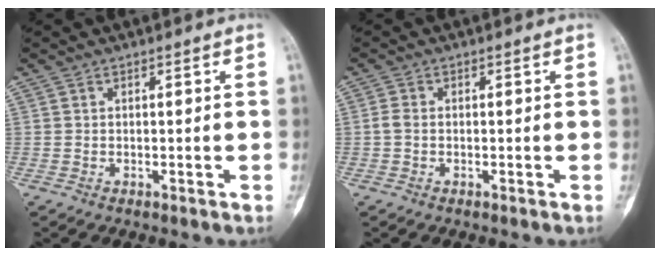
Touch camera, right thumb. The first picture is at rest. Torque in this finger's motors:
{"motor_torque": [0.33, 0.17, 0.42, -0.26, 0.07]}